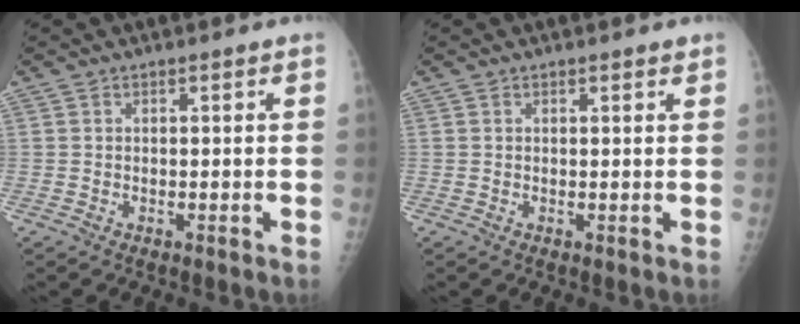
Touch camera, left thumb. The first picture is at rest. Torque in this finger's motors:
{"motor_torque": [-0.18, -0.02, -0.33, -0.15, 0.01]}